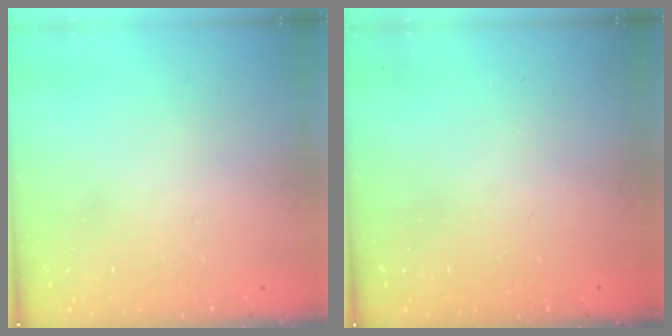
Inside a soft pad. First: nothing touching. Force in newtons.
{"total": 0.0}